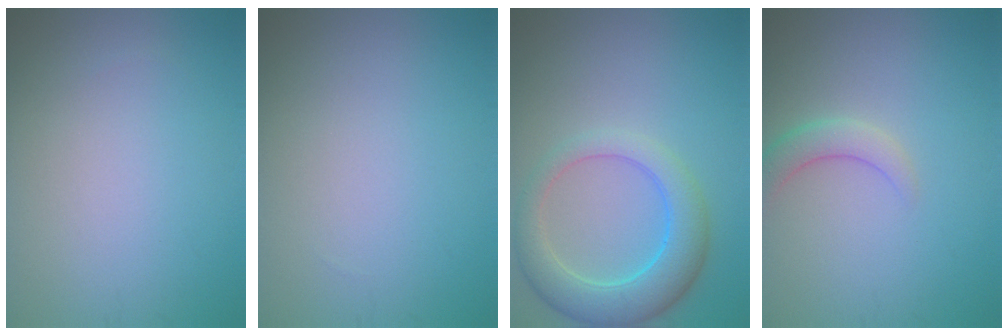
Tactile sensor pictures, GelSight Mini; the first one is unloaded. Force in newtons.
{"total": 0.0}
{"total": 5.4, "press": 5.4, "slide": 0.3}
{"total": 2.3, "press": 2.2, "slide": 0.1}